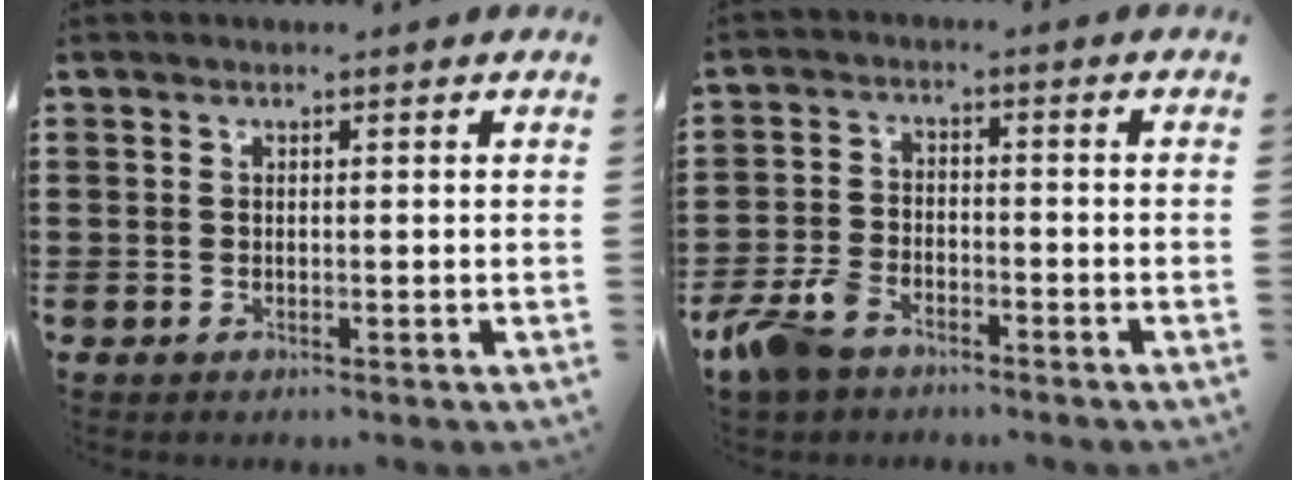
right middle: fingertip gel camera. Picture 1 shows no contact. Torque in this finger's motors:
{"motor_torque": [0.66, 0.17, 0.36, 0.17]}